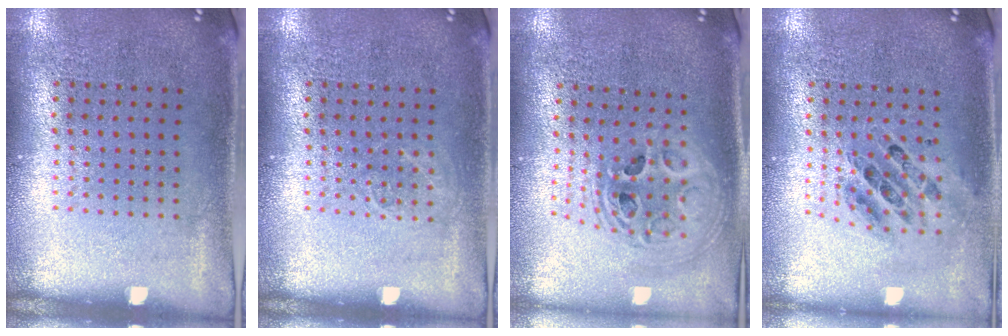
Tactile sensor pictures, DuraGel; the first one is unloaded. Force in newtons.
{"total": 0.9, "press": 0.8, "slide": 0.2}
{"total": 2.4, "press": 1.8, "slide": 1.5}
{"total": 0.6, "press": 0.6, "slide": 0.1}